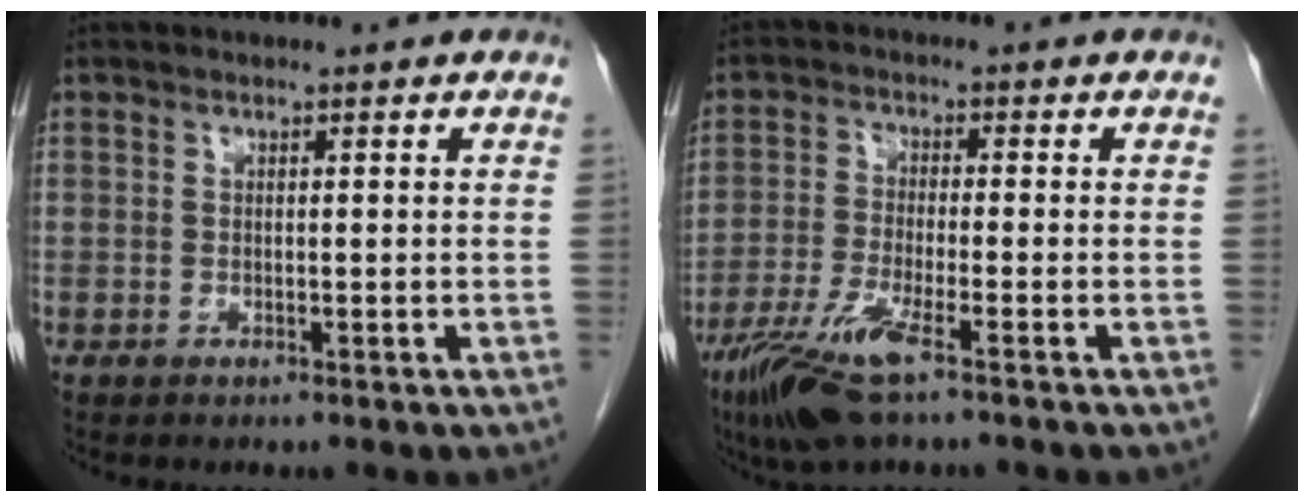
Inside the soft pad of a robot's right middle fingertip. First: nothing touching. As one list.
[{"total": 7.9, "force": [-4.9, 0.7, 6.2], "torque": [-0.131, -0.019, -0.095]}]